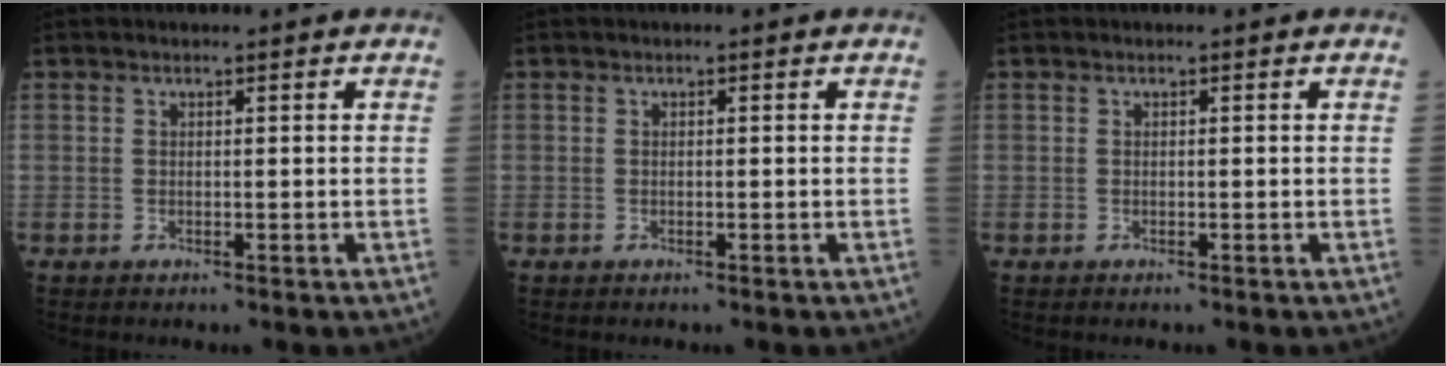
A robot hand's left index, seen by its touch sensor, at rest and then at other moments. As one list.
[{"total": 0.0}, {"total": 0.0}]